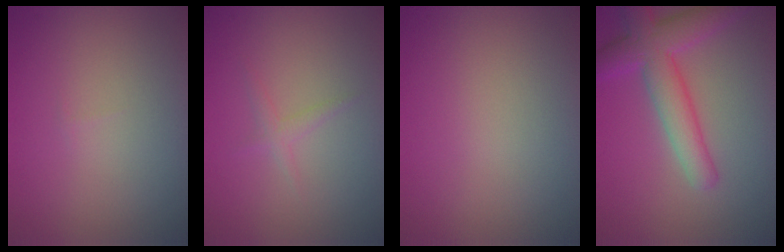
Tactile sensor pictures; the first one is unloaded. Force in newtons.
{"total": 1.0, "press": 1.0, "slide": 0.1}
{"total": 0.0}
{"total": 5.8, "press": 5.8, "slide": 0.4}